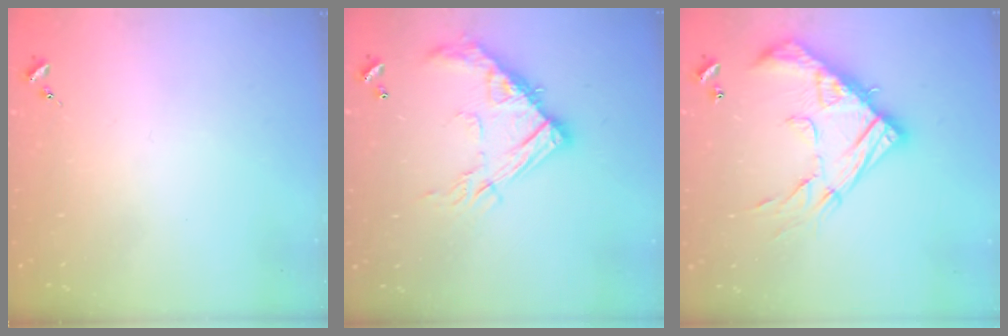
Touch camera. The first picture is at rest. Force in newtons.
{"total": 17.2, "press": 17.2, "slide": 1.2}
{"total": 20.3, "press": 20.3, "slide": 1.7}